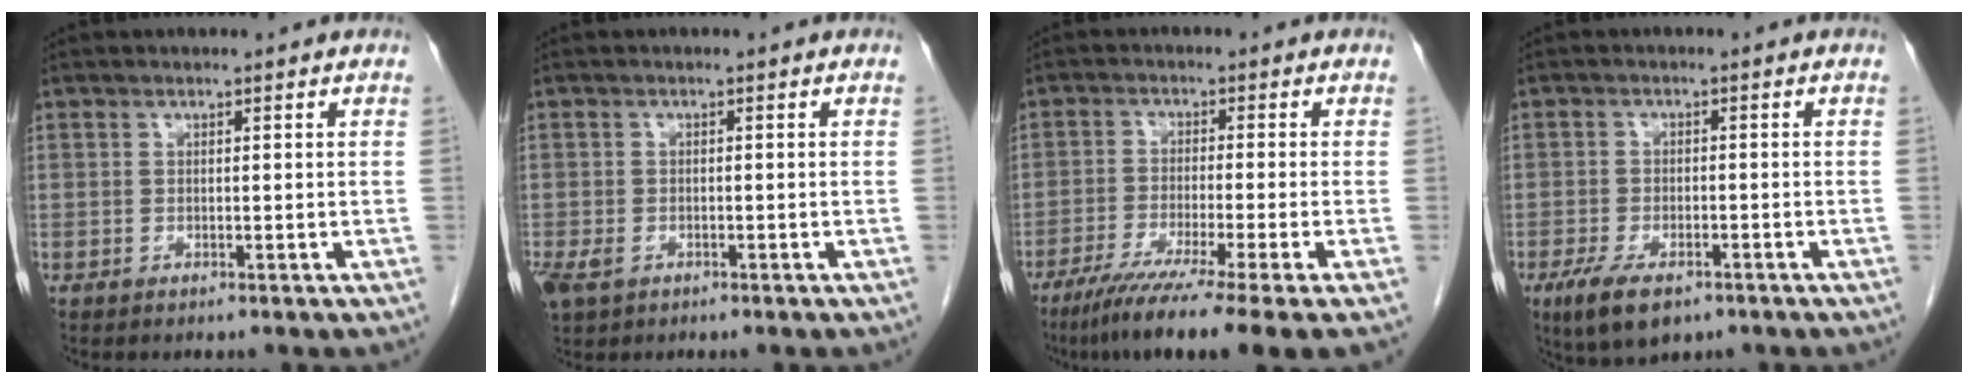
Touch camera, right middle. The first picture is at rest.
{"total": 3.6, "force": [-1.8, 2.3, 2.0], "torque": [-0.045, -0.005, -0.025]}
{"total": 12.9, "force": [-9.2, -1.7, 8.8], "torque": [-0.130, -0.043, -0.143]}
{"total": 7.0, "force": [-4.4, 2.9, 4.6], "torque": [-0.087, -0.011, -0.069]}